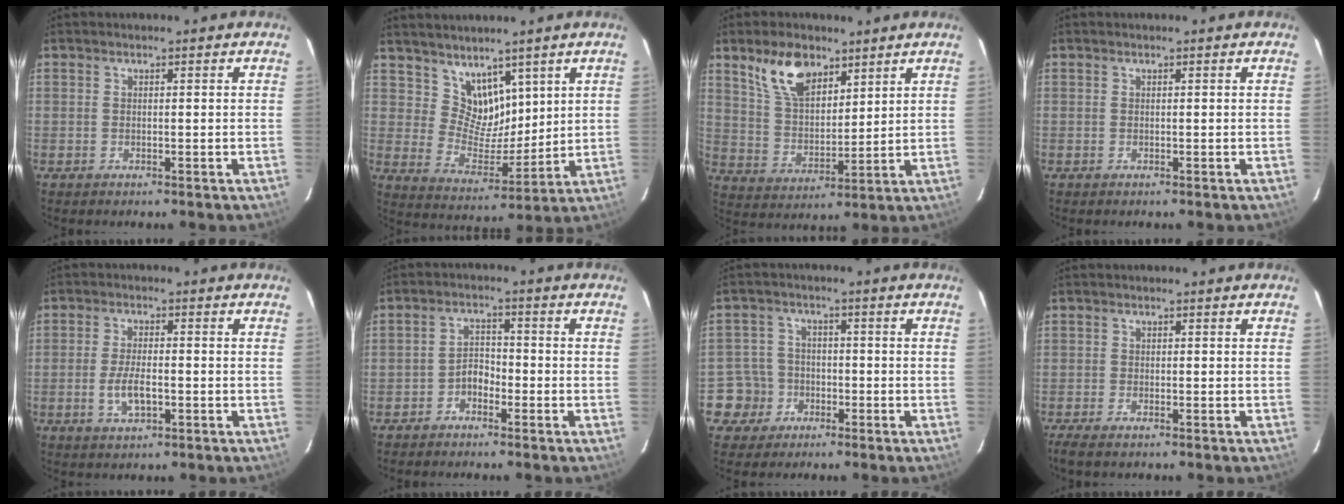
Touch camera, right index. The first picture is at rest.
{"total": 8.7, "force": [6.0, 5.6, 3.0], "torque": [-0.044, -0.005, 0.121]}
{"total": 11.0, "force": [6.9, 5.7, 6.4], "torque": [-0.117, 0.017, 0.140]}
{"total": 0.0}
{"total": 5.3, "force": [-1.6, 2.0, 4.6], "torque": [-0.094, -0.003, -0.029]}
{"total": 3.2, "force": [-2.3, 1.9, 1.2], "torque": [-0.025, 0.013, -0.041]}
{"total": 6.0, "force": [-2.5, 5.4, 0.1], "torque": [-0.013, 0.027, -0.044]}
{"total": 3.1, "force": [-2.4, 0.9, 1.8], "torque": [-0.046, -0.009, -0.046]}